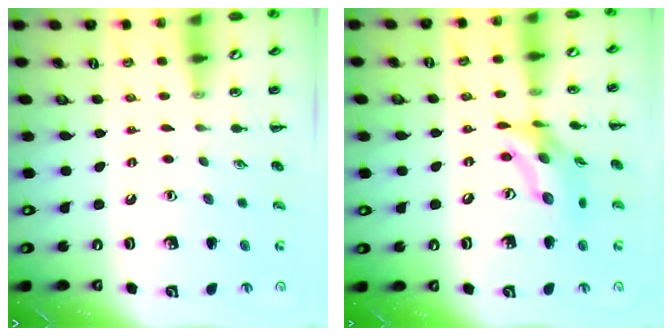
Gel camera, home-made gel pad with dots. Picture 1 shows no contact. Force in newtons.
{"total": 13.8, "press": 13.4, "slide": 3.2}